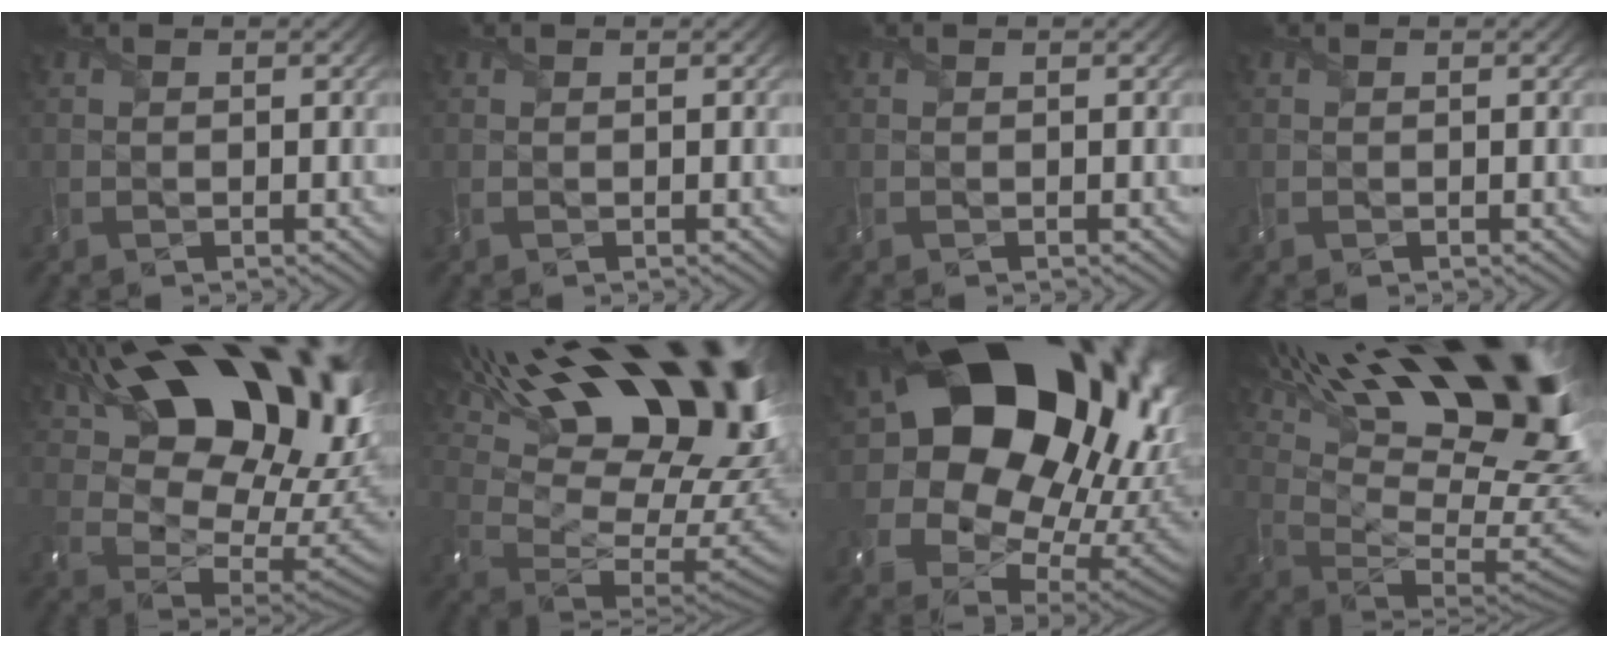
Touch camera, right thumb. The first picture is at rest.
{"total": 0.6, "force": [-0.1, 0.2, 0.6], "torque": [-0.021, 0.002, -0.002]}
{"total": 0.0}
{"total": 0.0}
{"total": 23.3, "force": [11.8, 12.1, 16.1], "torque": [-0.253, 0.041, 0.203]}
{"total": 23.4, "force": [11.3, 10.4, 17.6], "torque": [-0.255, 0.042, 0.194]}
{"total": 23.1, "force": [6.6, 17.6, 13.5], "torque": [-0.256, -0.016, 0.151]}
{"total": 22.9, "force": [11.2, 8.1, 18.2], "torque": [-0.255, 0.055, 0.188]}